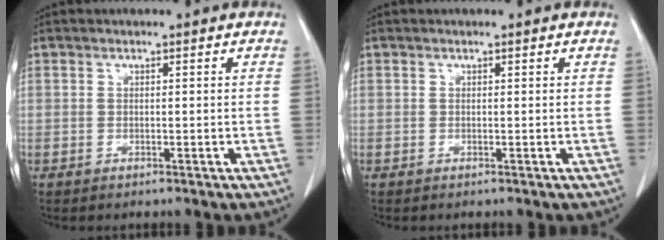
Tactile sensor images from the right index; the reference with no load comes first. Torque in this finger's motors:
{"motor_torque": [-0.18, 0.15, -0.02, -0.01]}